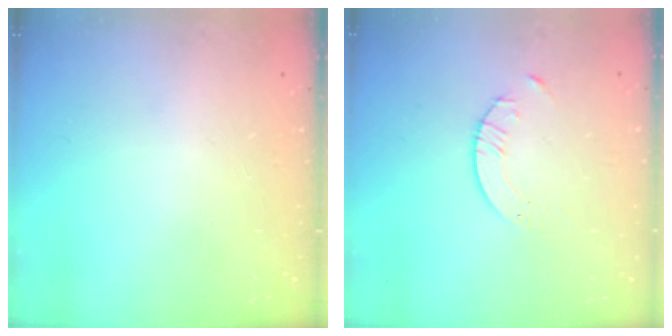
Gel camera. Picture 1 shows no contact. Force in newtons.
{"total": 1.7, "press": 1.7, "slide": 0.2}